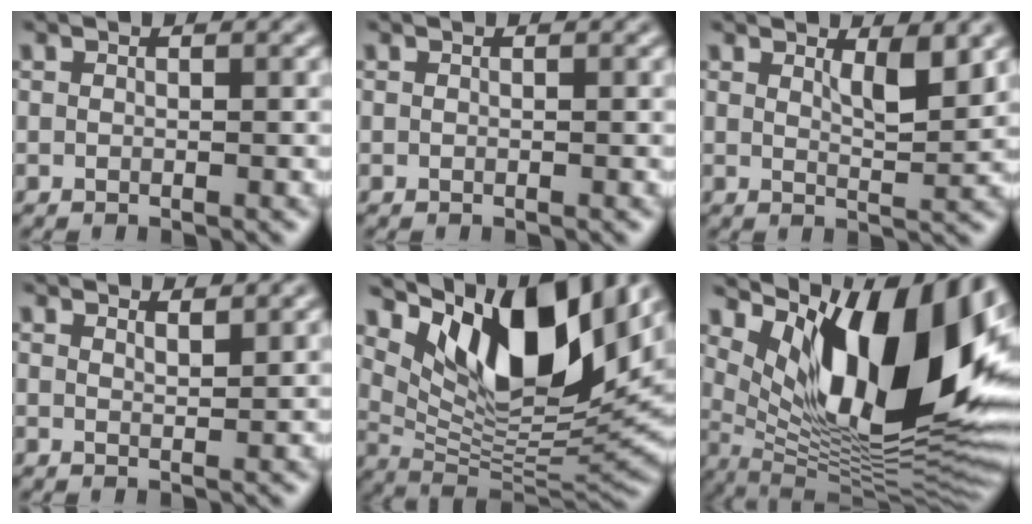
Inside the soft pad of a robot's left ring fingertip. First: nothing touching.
{"total": 0.0}
{"total": 2.9, "force": [1.5, 0.7, 2.4], "torque": [-0.036, -0.006, 0.028]}
{"total": 1.6, "force": [1.5, 0.3, 0.6], "torque": [-0.006, 0.002, 0.023]}
{"total": 12.2, "force": [6.6, 4.8, 9.1], "torque": [-0.145, -0.012, 0.129]}
{"total": 15.6, "force": [5.4, 6.2, 13.3], "torque": [-0.200, -0.010, 0.096]}